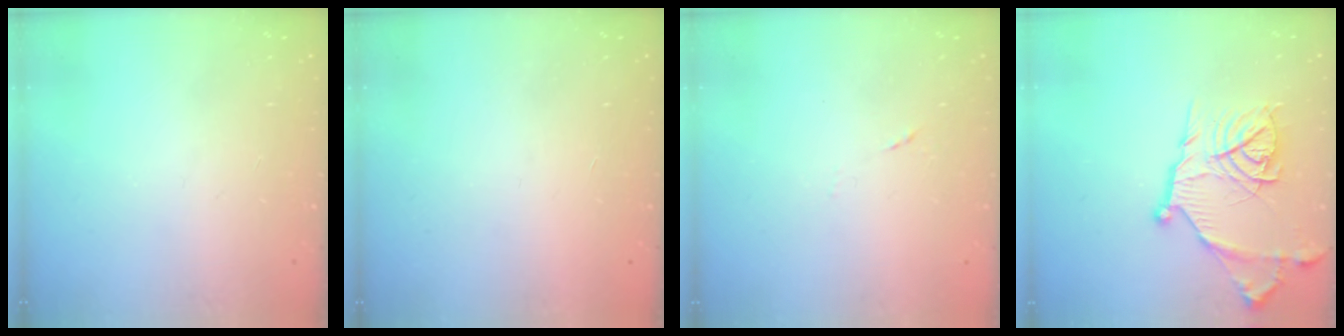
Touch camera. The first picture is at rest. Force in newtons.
{"total": 1.7, "press": 1.7, "slide": 0.1}
{"total": 4.9, "press": 4.7, "slide": 1.1}
{"total": 17.5, "press": 17.4, "slide": 1.6}